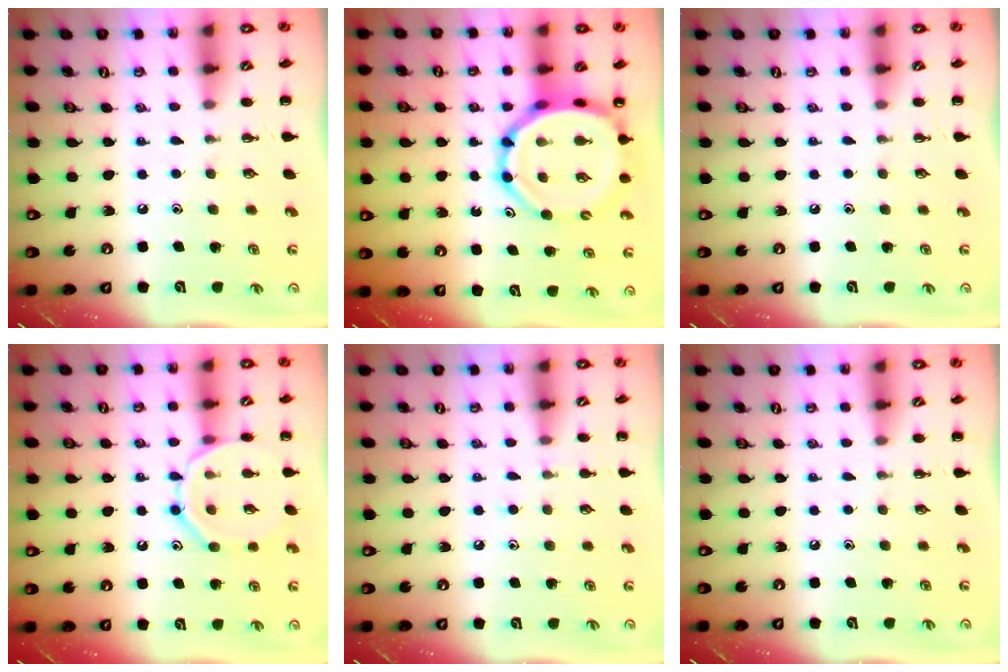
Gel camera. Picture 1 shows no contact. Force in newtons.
{"total": 12.2, "press": 11.6, "slide": 3.7}
{"total": 0.0}
{"total": 11.9, "press": 11.9, "slide": 0.3}
{"total": 4.5, "press": 4.1, "slide": 1.6}
{"total": 0.0}